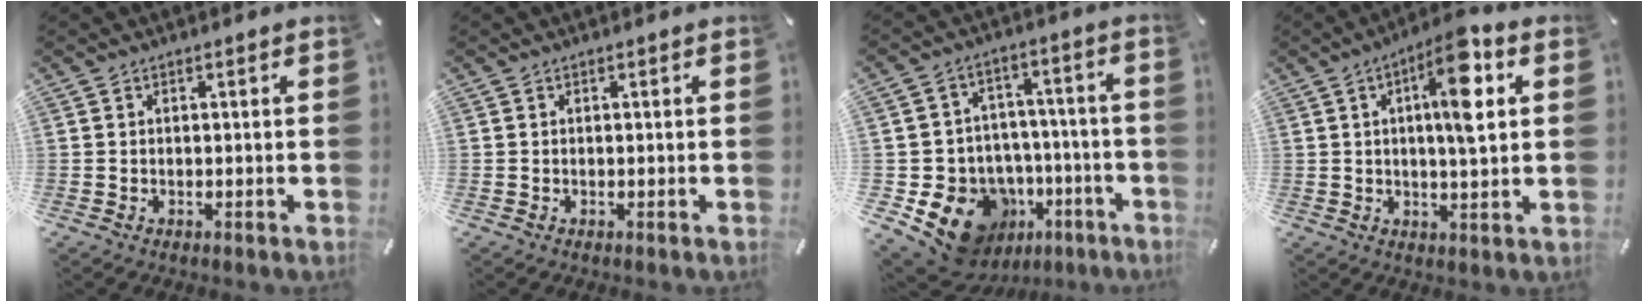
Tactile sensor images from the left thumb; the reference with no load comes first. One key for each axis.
{"total": 0.0}
{"total": 15.5, "fx": -7.4, "fy": 12.1, "fz": 6.2, "tx": -0.109, "ty": 0.033, "tz": -0.106}
{"total": 12.4, "fx": 3.4, "fy": 3.0, "fz": 11.5, "tx": -0.185, "ty": 0.000, "tz": 0.049}